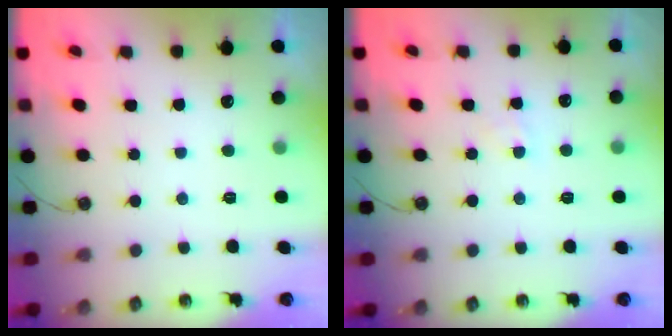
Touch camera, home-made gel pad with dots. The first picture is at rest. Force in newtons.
{"total": 4.0, "press": 4.0, "slide": 0.6}